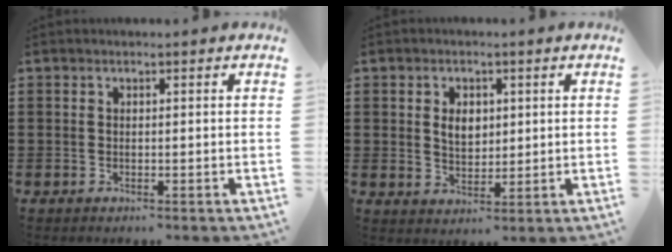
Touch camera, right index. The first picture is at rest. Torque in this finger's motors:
{"motor_torque": [0.07, -0.05, 0.21, 0.07]}